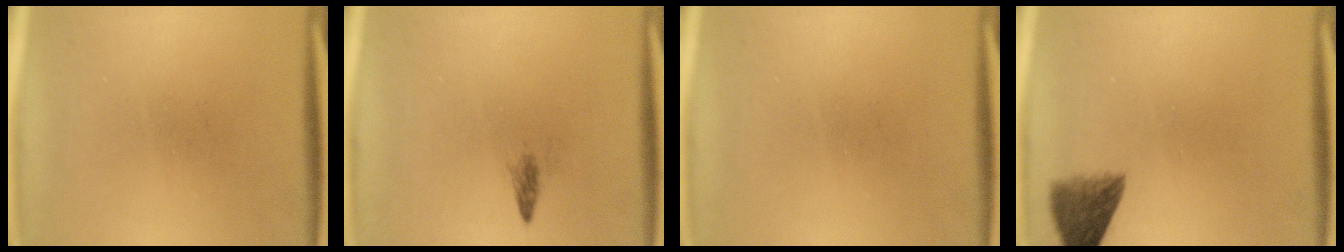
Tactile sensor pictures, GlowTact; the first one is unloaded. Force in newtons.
{"total": 1.0}
{"total": 0.0}
{"total": 5.0}